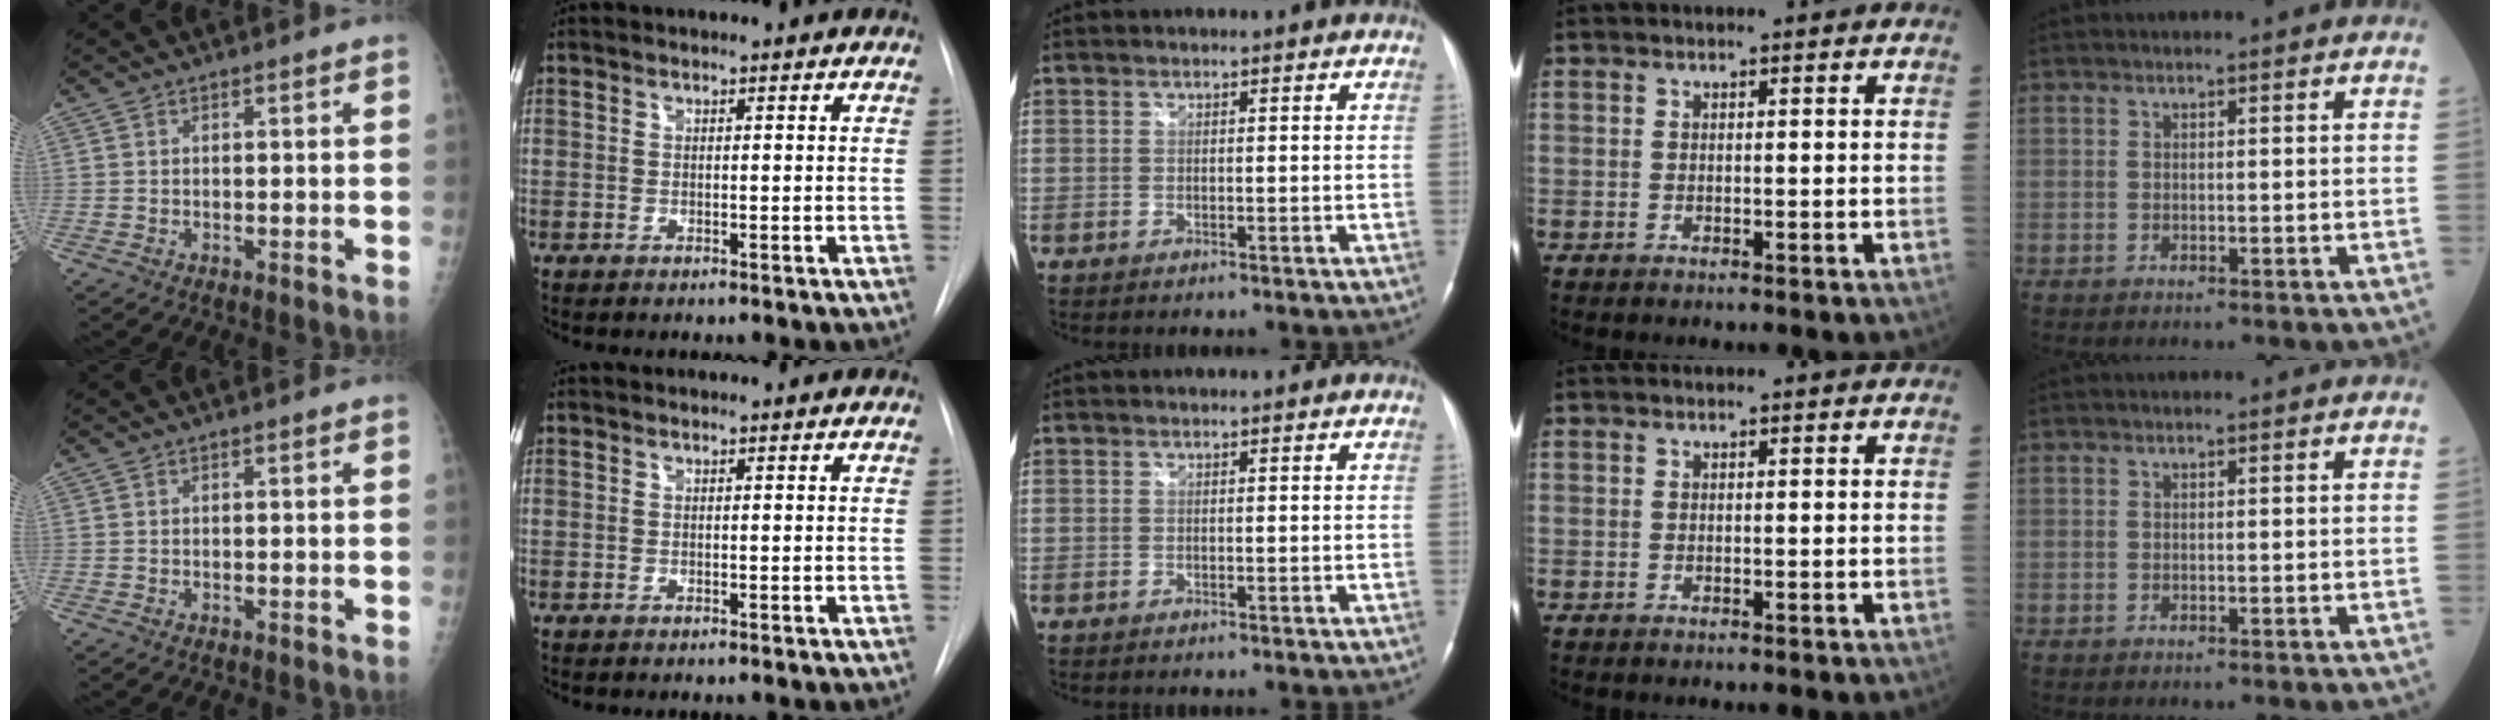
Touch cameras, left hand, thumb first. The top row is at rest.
{}